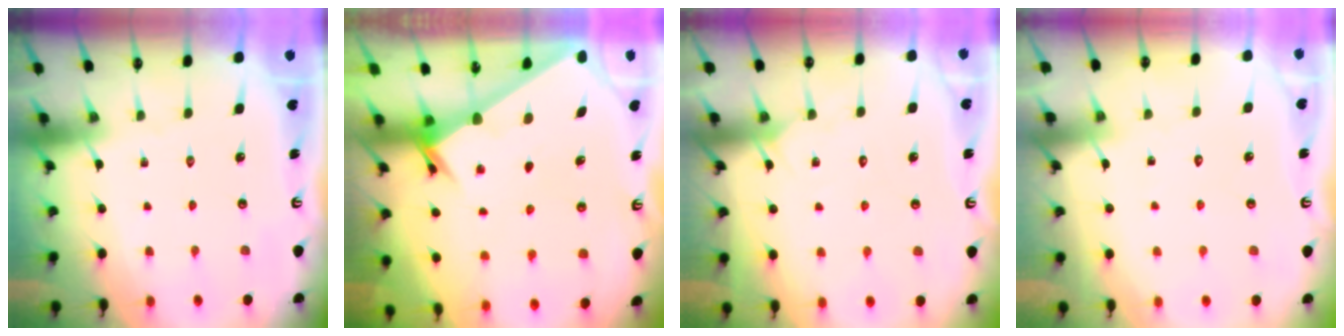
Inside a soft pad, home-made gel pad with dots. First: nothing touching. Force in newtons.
{"total": 2.4, "press": 2.3, "slide": 0.2}
{"total": 6.0, "press": 6.0, "slide": 0.5}
{"total": 3.5, "press": 3.5, "slide": 0.2}